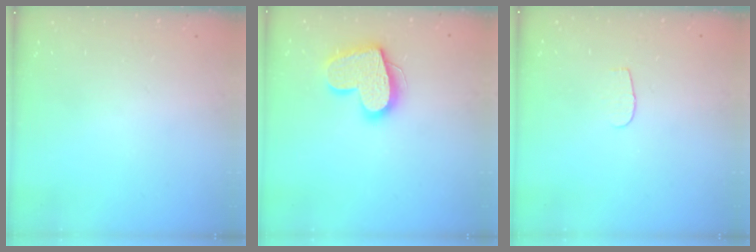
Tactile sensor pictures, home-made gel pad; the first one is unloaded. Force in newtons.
{"total": 15.8, "press": 15.7, "slide": 1.4}
{"total": 3.2, "press": 3.2, "slide": 0.3}